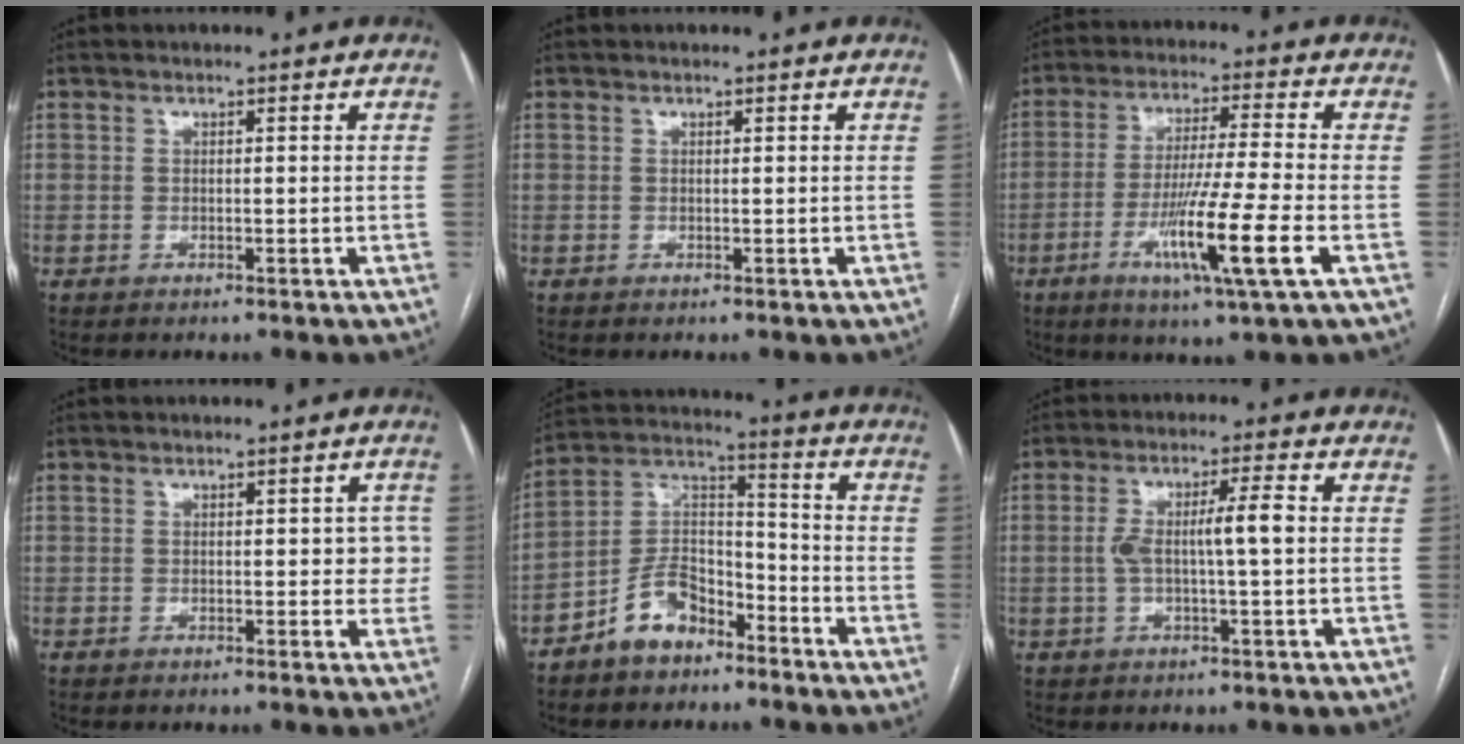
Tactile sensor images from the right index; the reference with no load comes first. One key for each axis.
{"total": 0.0}
{"total": 11.9, "fx": -4.2, "fy": -1.0, "fz": 11.0, "tx": -0.208, "ty": -0.022, "tz": -0.078}
{"total": 3.0, "fx": 0.3, "fy": 1.8, "fz": 2.3, "tx": -0.016, "ty": 0.012, "tz": 0.002}
{"total": 9.3, "fx": -6.2, "fy": 5.0, "fz": 4.8, "tx": -0.097, "ty": 0.024, "tz": -0.118}
{"total": 6.0, "fx": -0.1, "fy": 0.3, "fz": 6.0, "tx": -0.115, "ty": 0.014, "tz": 0.001}